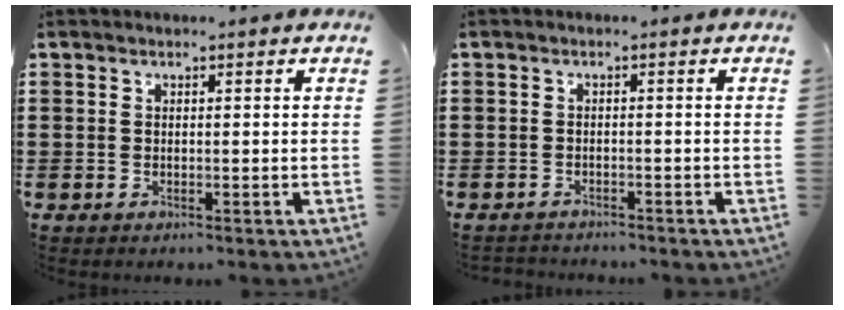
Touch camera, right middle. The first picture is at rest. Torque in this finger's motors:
{"motor_torque": [0.31, 0.03, -0.13, 0.00]}